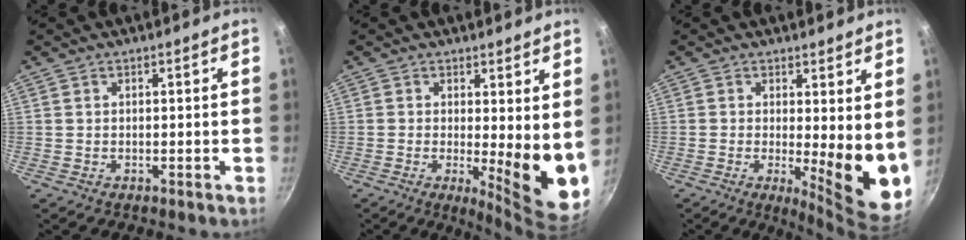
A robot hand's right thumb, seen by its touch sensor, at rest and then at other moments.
{"total": 10.3, "force": [0.5, 3.0, 9.8], "torque": [-0.120, -0.035, 0.010]}
{"total": 10.8, "force": [0.5, 3.2, 10.3], "torque": [-0.124, -0.036, 0.010]}